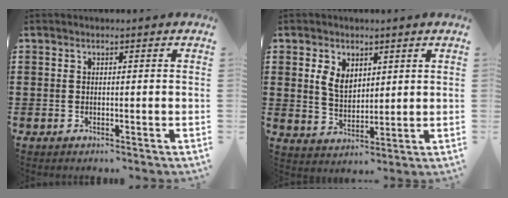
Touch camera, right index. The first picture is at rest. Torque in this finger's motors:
{"motor_torque": [0.31, 0.31, 0.17, 0.10]}